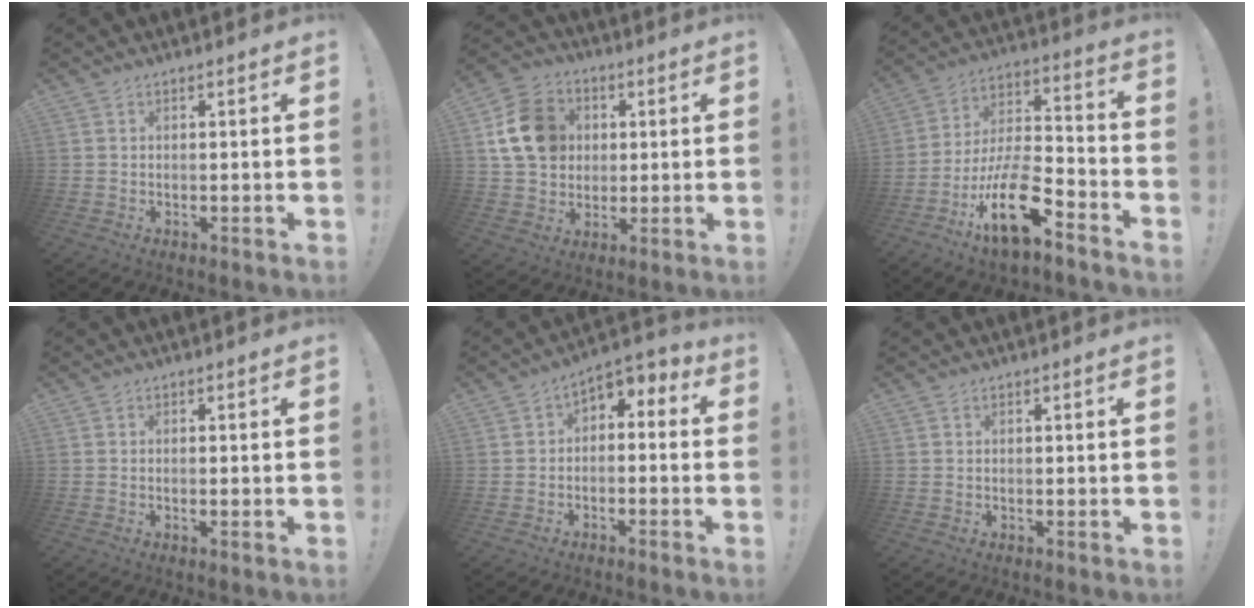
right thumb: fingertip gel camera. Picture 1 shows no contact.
{"total": 15.7, "force": [3.5, 13.0, 8.1], "torque": [-0.114, 0.000, 0.076]}
{"total": 19.6, "force": [-10.5, 7.4, 14.7], "torque": [-0.279, 0.066, -0.168]}
{"total": 0.9, "force": [-0.4, 0.0, 0.7], "torque": [-0.008, -0.003, -0.009]}
{"total": 3.9, "force": [-2.2, 2.5, 2.0], "torque": [-0.018, 0.011, -0.039]}
{"total": 0.0}